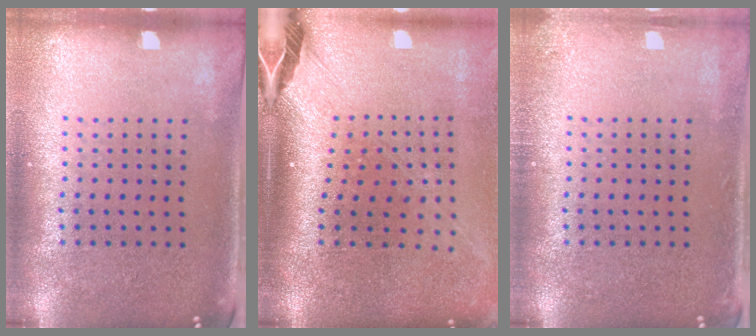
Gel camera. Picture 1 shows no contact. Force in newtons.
{"total": 2.7, "press": 2.0, "slide": 1.9}
{"total": 0.9, "press": 0.9, "slide": 0.1}